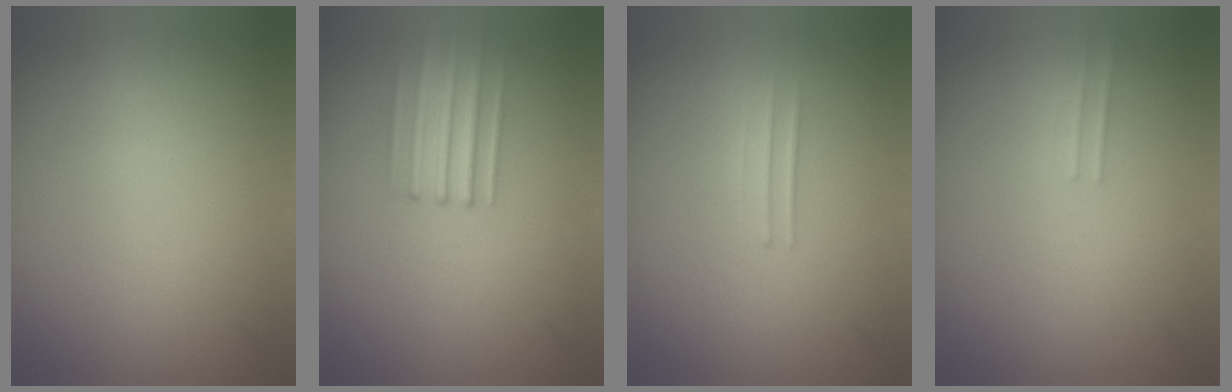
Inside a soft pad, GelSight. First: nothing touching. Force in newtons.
{"total": 2.6}
{"total": 1.4}
{"total": 1.2}